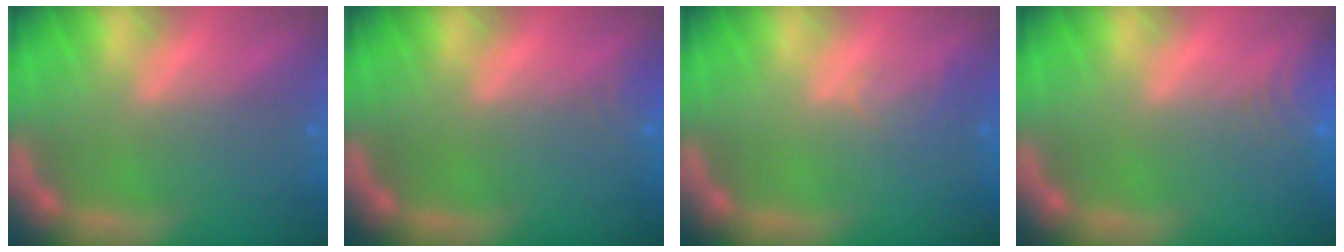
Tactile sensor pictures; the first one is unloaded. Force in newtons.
{"total": 1.4}
{"total": 1.5}
{"total": 4.0}